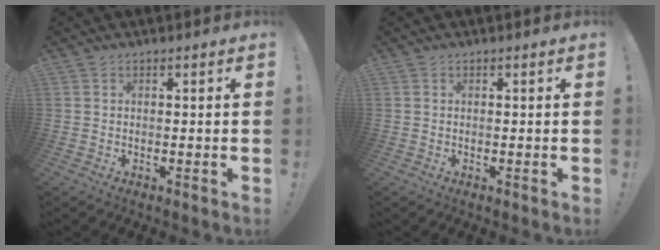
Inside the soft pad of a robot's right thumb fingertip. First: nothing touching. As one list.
[{"total": 0.0}]